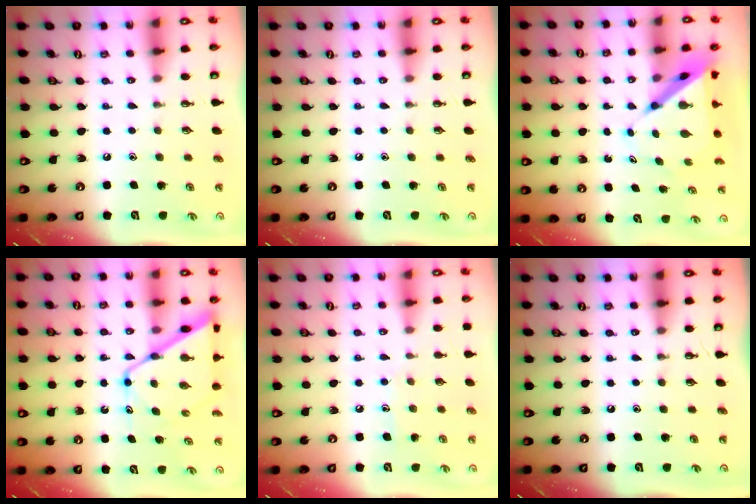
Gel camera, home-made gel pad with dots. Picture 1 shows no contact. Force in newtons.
{"total": 0.0}
{"total": 7.3, "press": 7.3, "slide": 0.6}
{"total": 12.7, "press": 12.7, "slide": 0.8}
{"total": 4.9, "press": 4.8, "slide": 0.6}
{"total": 0.0}